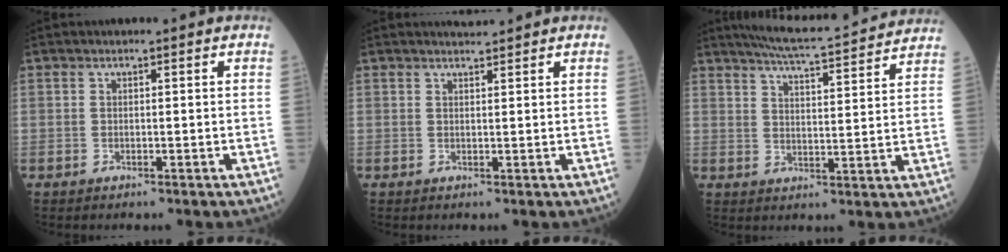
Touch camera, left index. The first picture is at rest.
{"total": 1.3, "force": [1.3, -0.2, 0.0], "torque": [-0.005, 0.001, 0.026]}
{"total": 16.0, "force": [14.9, 0.7, 5.8], "torque": [-0.099, 0.008, 0.198]}